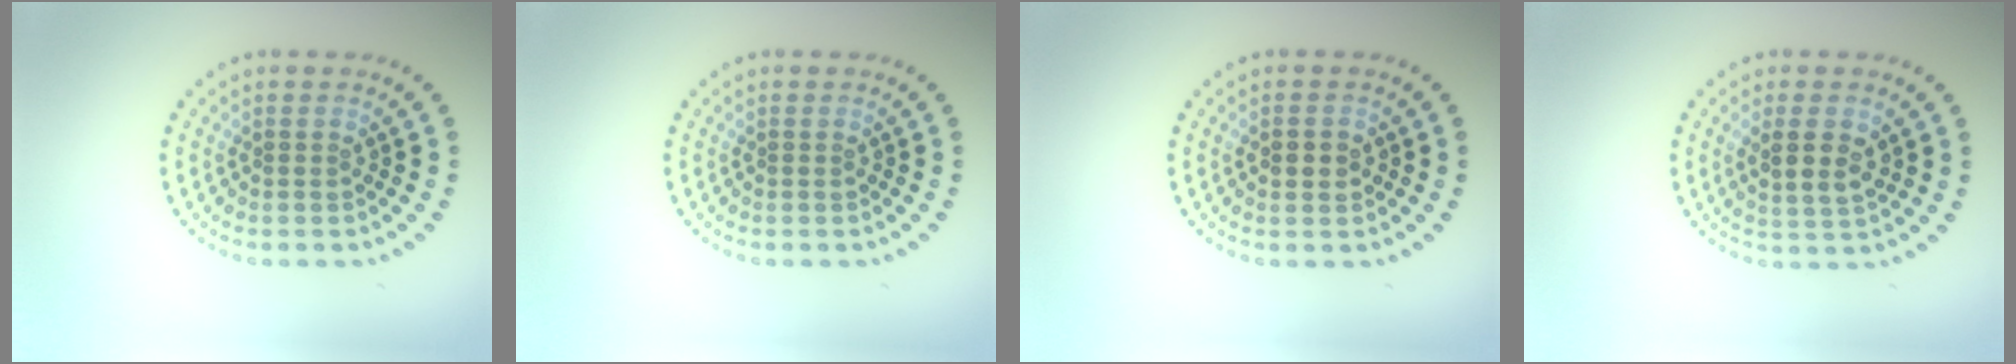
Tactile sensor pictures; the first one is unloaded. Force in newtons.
{"total": 0.0}
{"total": 2.1, "press": 2.1, "slide": 0.1}
{"total": 2.8, "press": 2.7, "slide": 0.9}